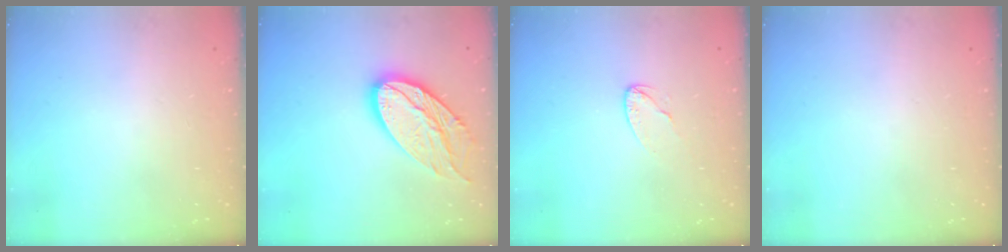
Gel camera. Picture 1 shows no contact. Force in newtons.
{"total": 18.4, "press": 18.4, "slide": 1.5}
{"total": 4.6, "press": 4.6, "slide": 0.4}
{"total": 0.0}